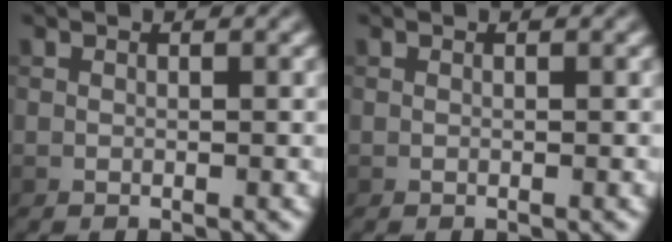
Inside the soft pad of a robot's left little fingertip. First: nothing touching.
{"total": 0.0}